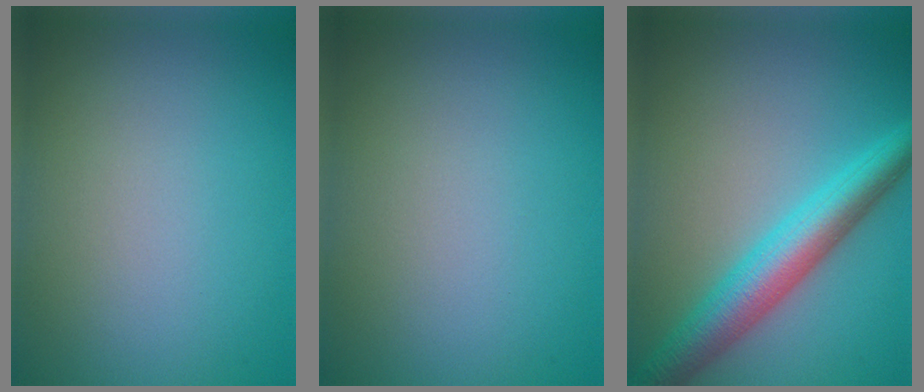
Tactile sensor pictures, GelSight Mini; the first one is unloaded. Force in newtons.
{"total": 0.0}
{"total": 6.0, "press": 6.0, "slide": 0.2}